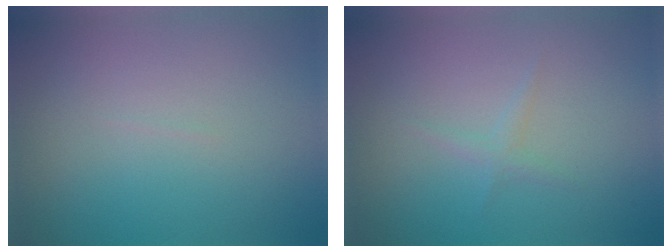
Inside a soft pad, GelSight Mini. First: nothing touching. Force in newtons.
{"total": 0.9, "press": 0.9, "slide": 0.1}